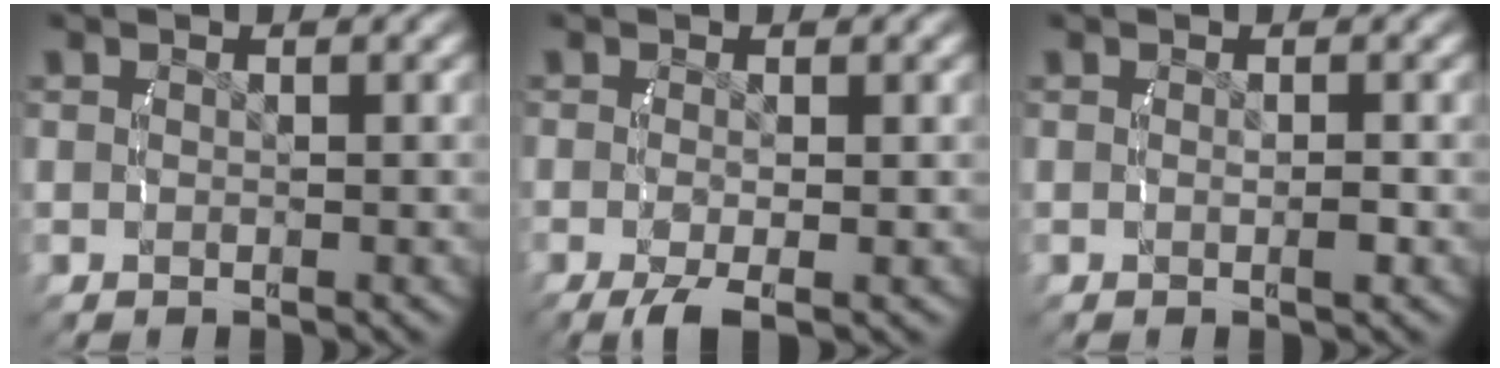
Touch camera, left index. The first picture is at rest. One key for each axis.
{"total": 2.7, "fx": -1.7, "fy": 0.8, "fz": 1.9, "tx": -0.045, "ty": -0.019, "tz": -0.019}
{"total": 0.8, "fx": -0.3, "fy": 0.2, "fz": 0.7, "tx": -0.012, "ty": -0.005, "tz": -0.004}